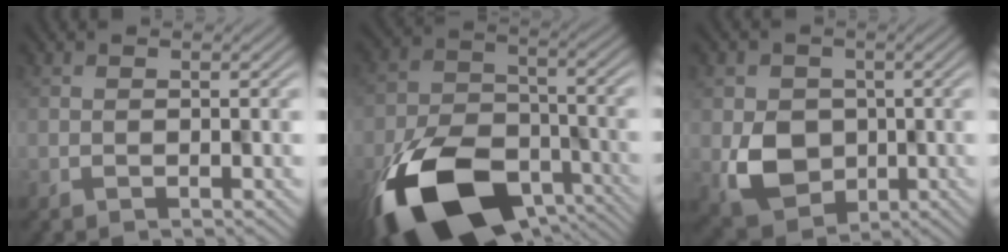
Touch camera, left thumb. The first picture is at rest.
{"total": 17.7, "force": [-10.2, 9.8, 10.6], "torque": [-0.227, -0.056, -0.155]}
{"total": 6.1, "force": [-0.5, 5.2, 3.0], "torque": [-0.064, -0.015, -0.012]}